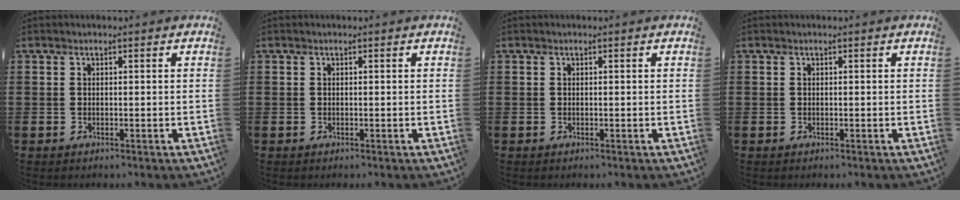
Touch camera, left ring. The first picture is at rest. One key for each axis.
{"total": 0.0}
{"total": 0.0}
{"total": 0.0}